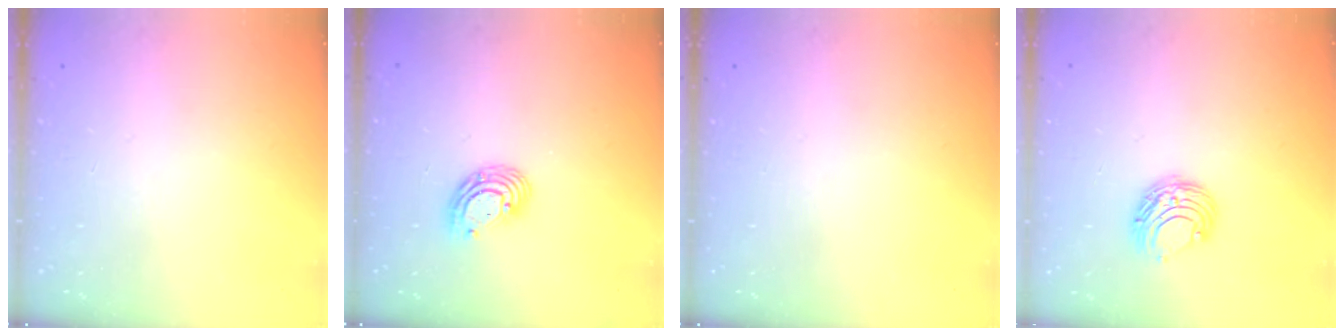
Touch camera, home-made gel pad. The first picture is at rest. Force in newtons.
{"total": 8.0, "press": 7.9, "slide": 1.2}
{"total": 0.0}
{"total": 7.6, "press": 7.6, "slide": 0.6}